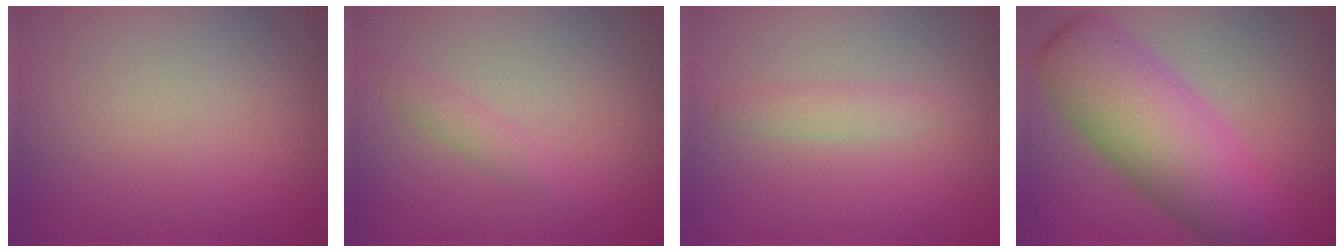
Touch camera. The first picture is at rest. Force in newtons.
{"total": 1.3, "press": 1.3, "slide": 0.0}
{"total": 1.5, "press": 1.5, "slide": 0.0}
{"total": 9.9, "press": 9.9, "slide": 0.1}